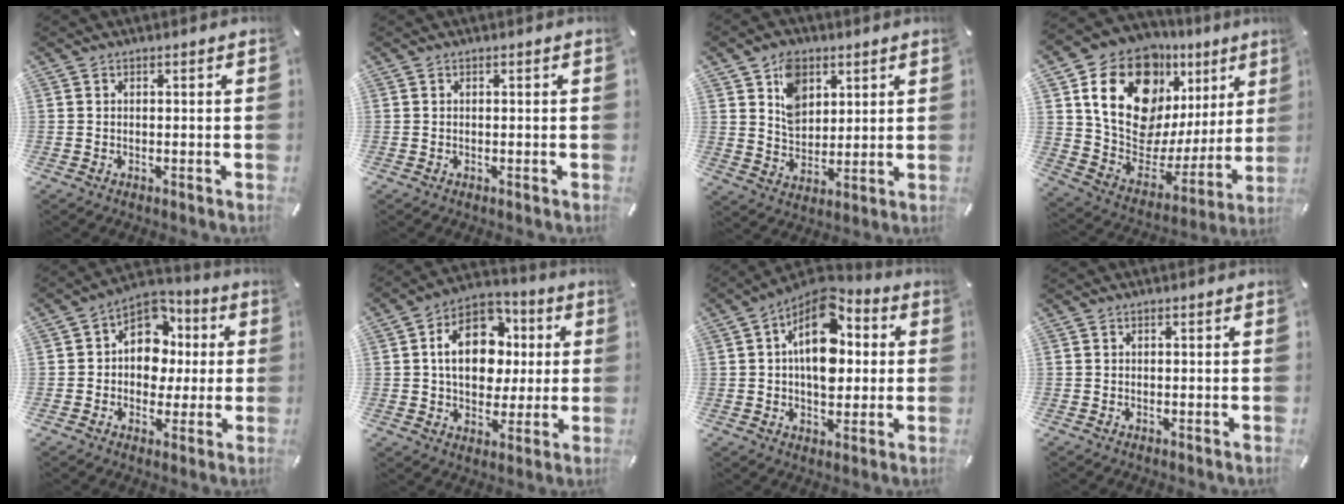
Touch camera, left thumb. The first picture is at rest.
{"total": 0.0}
{"total": 8.6, "force": [4.4, 6.6, 3.4], "torque": [-0.058, -0.006, 0.082]}
{"total": 19.5, "force": [11.1, 12.4, 10.2], "torque": [-0.175, -0.088, 0.196]}
{"total": 11.6, "force": [1.6, 10.0, 5.5], "torque": [-0.090, -0.008, 0.031]}
{"total": 16.0, "force": [2.0, 12.0, 10.4], "torque": [-0.178, 0.006, 0.037]}
{"total": 16.2, "force": [3.1, 10.6, 11.8], "torque": [-0.186, -0.025, 0.054]}
{"total": 0.0}